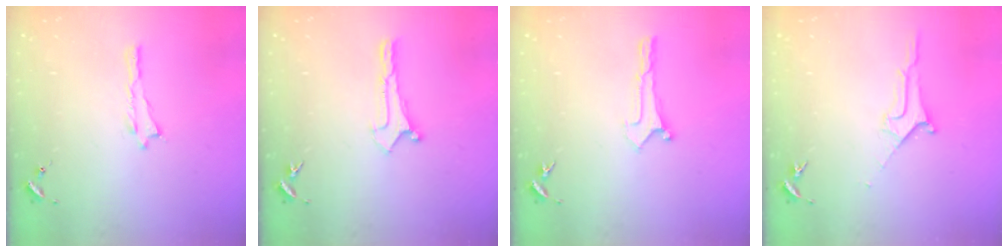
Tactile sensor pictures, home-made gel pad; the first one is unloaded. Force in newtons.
{"total": 0.0}
{"total": 0.0}
{"total": 1.8, "press": 1.7, "slide": 0.2}